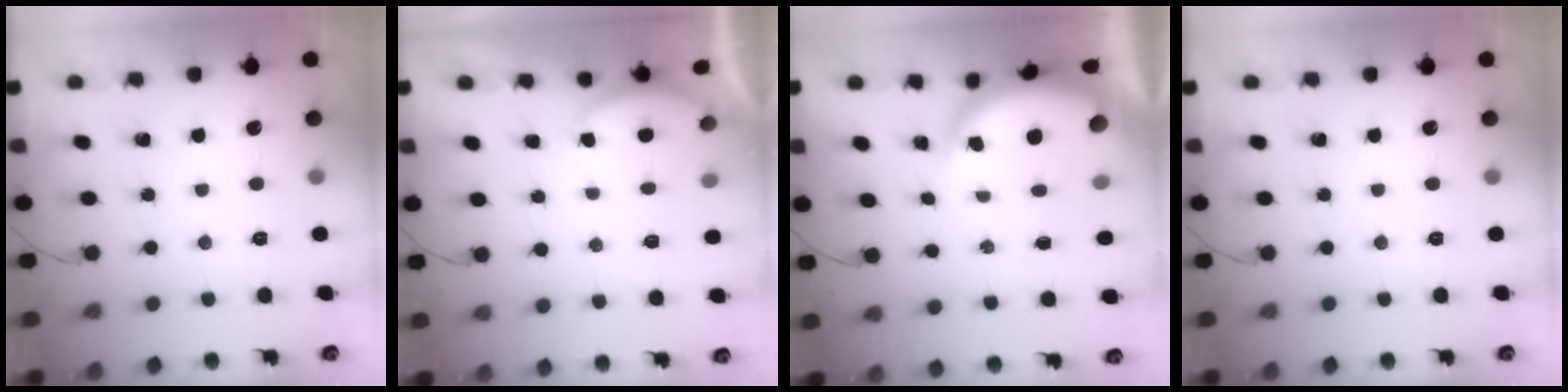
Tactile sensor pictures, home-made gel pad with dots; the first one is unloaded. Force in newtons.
{"total": 1.7, "press": 1.6, "slide": 0.6}
{"total": 5.2, "press": 5.1, "slide": 0.5}
{"total": 0.0}